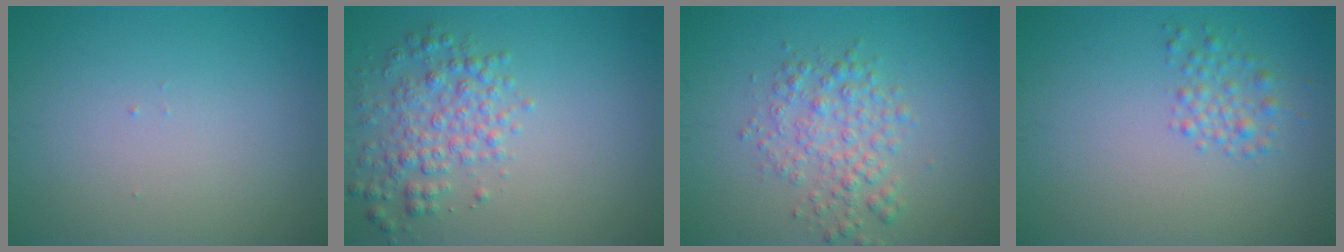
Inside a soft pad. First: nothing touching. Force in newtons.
{"total": 3.7, "press": 3.7, "slide": 0.1}
{"total": 3.3, "press": 3.3, "slide": 0.1}
{"total": 1.8, "press": 1.8, "slide": 0.1}